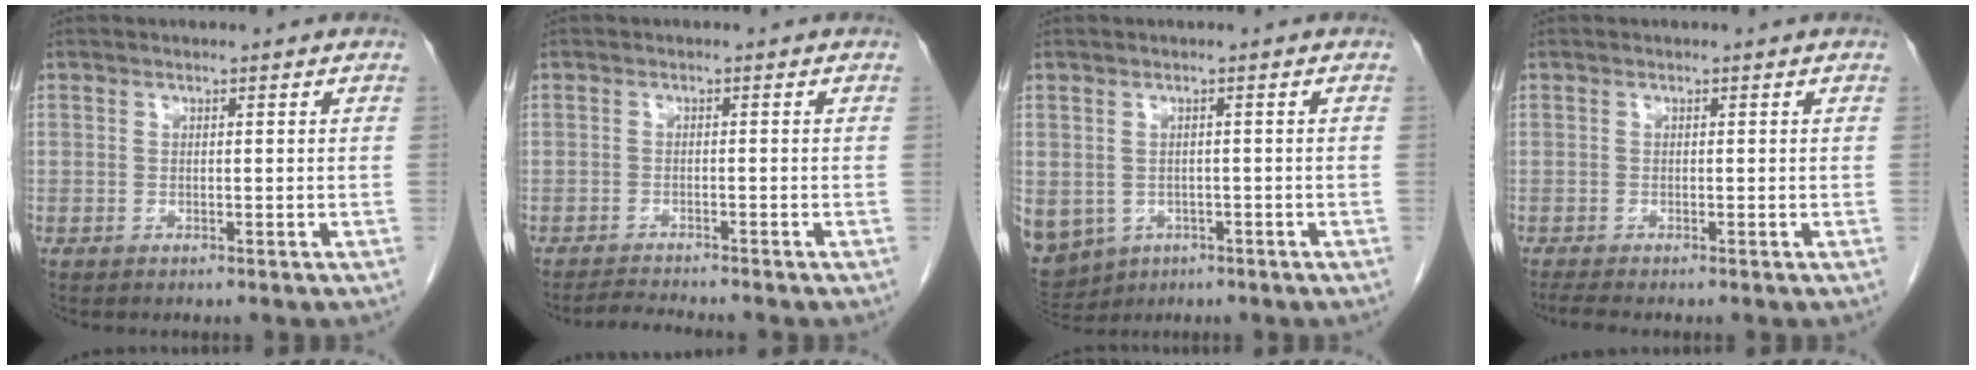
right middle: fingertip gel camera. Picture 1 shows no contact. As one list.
[{"total": 3.5, "force": [-3.3, -0.6, 0.8], "torque": [-0.018, -0.017, -0.055]}, {"total": 18.0, "force": [-7.0, 15.2, 6.8], "torque": [-0.260, -0.012, -0.090]}, {"total": 2.0, "force": [-1.8, -0.1, 1.0], "torque": [-0.024, -0.007, -0.032]}]